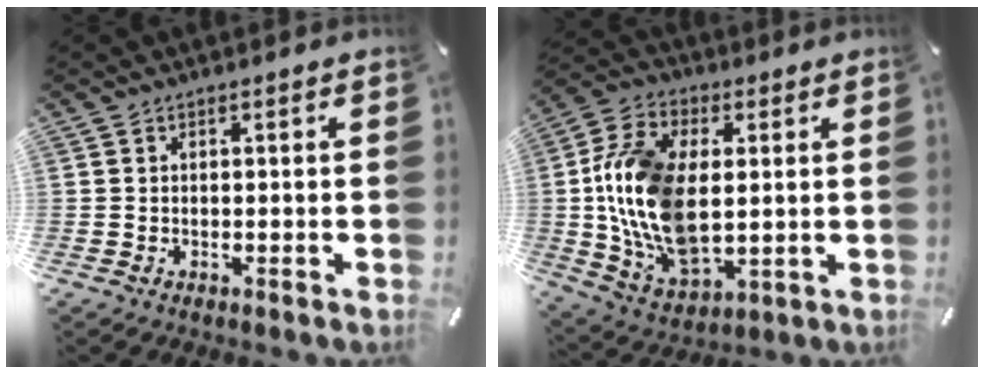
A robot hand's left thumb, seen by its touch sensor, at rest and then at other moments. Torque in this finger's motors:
{"motor_torque": [0.88, 1.60, 2.74, 0.04, 0.39]}